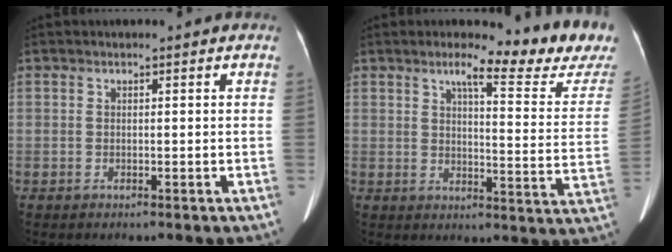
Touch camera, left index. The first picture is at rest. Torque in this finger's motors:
{"motor_torque": [0.25, -0.59, 0.03, 0.01]}